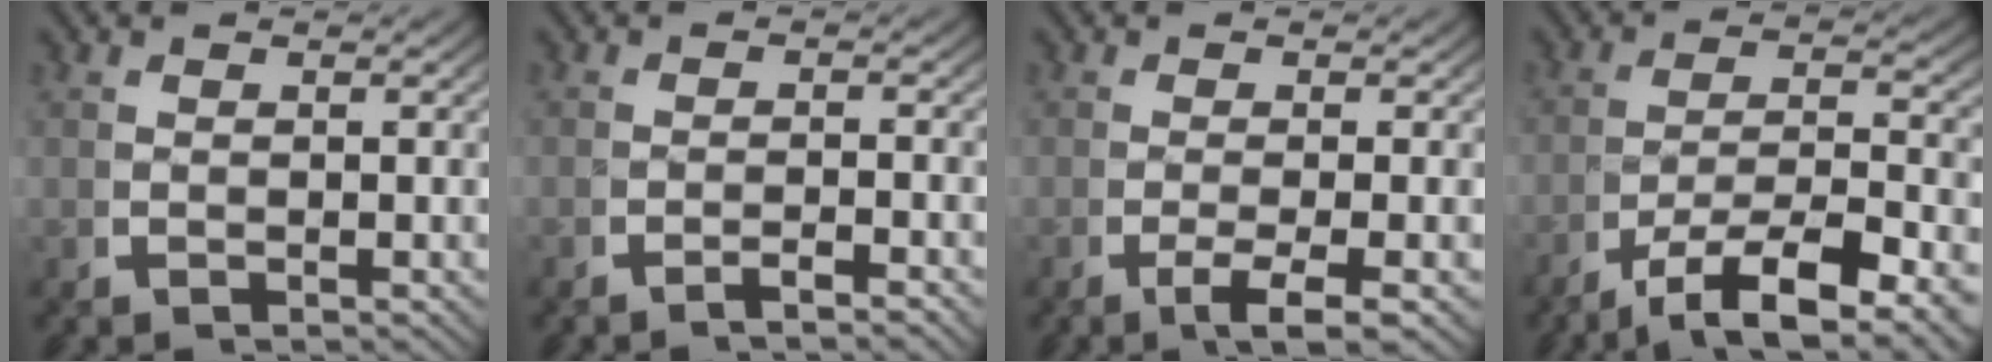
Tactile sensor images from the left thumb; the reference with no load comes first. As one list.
[{"total": 1.6, "force": [-1.3, -0.1, 1.0], "torque": [-0.014, 0.006, -0.030]}, {"total": 3.1, "force": [-1.3, 0.7, 2.7], "torque": [-0.059, -0.008, -0.019]}, {"total": 8.0, "force": [-2.9, 3.8, 6.4], "torque": [-0.114, -0.024, -0.037]}]